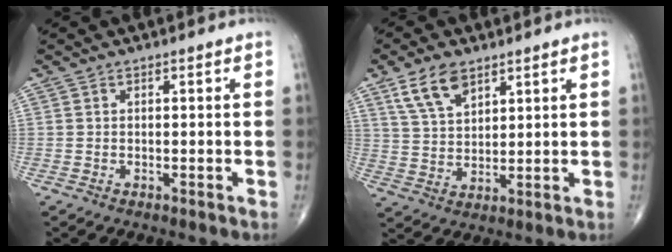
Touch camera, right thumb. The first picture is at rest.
{"total": 8.0, "force": [4.9, 4.1, 4.8], "torque": [-0.079, -0.021, 0.100]}